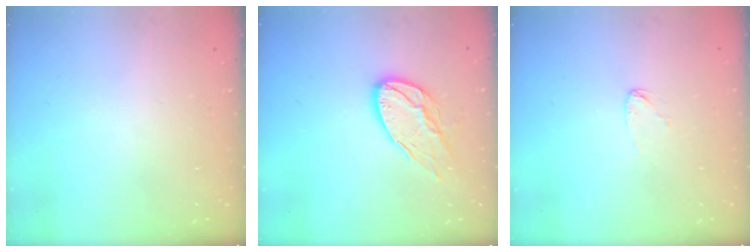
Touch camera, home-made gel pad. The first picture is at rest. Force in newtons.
{"total": 11.9, "press": 11.9, "slide": 1.0}
{"total": 3.0, "press": 3.0, "slide": 0.2}